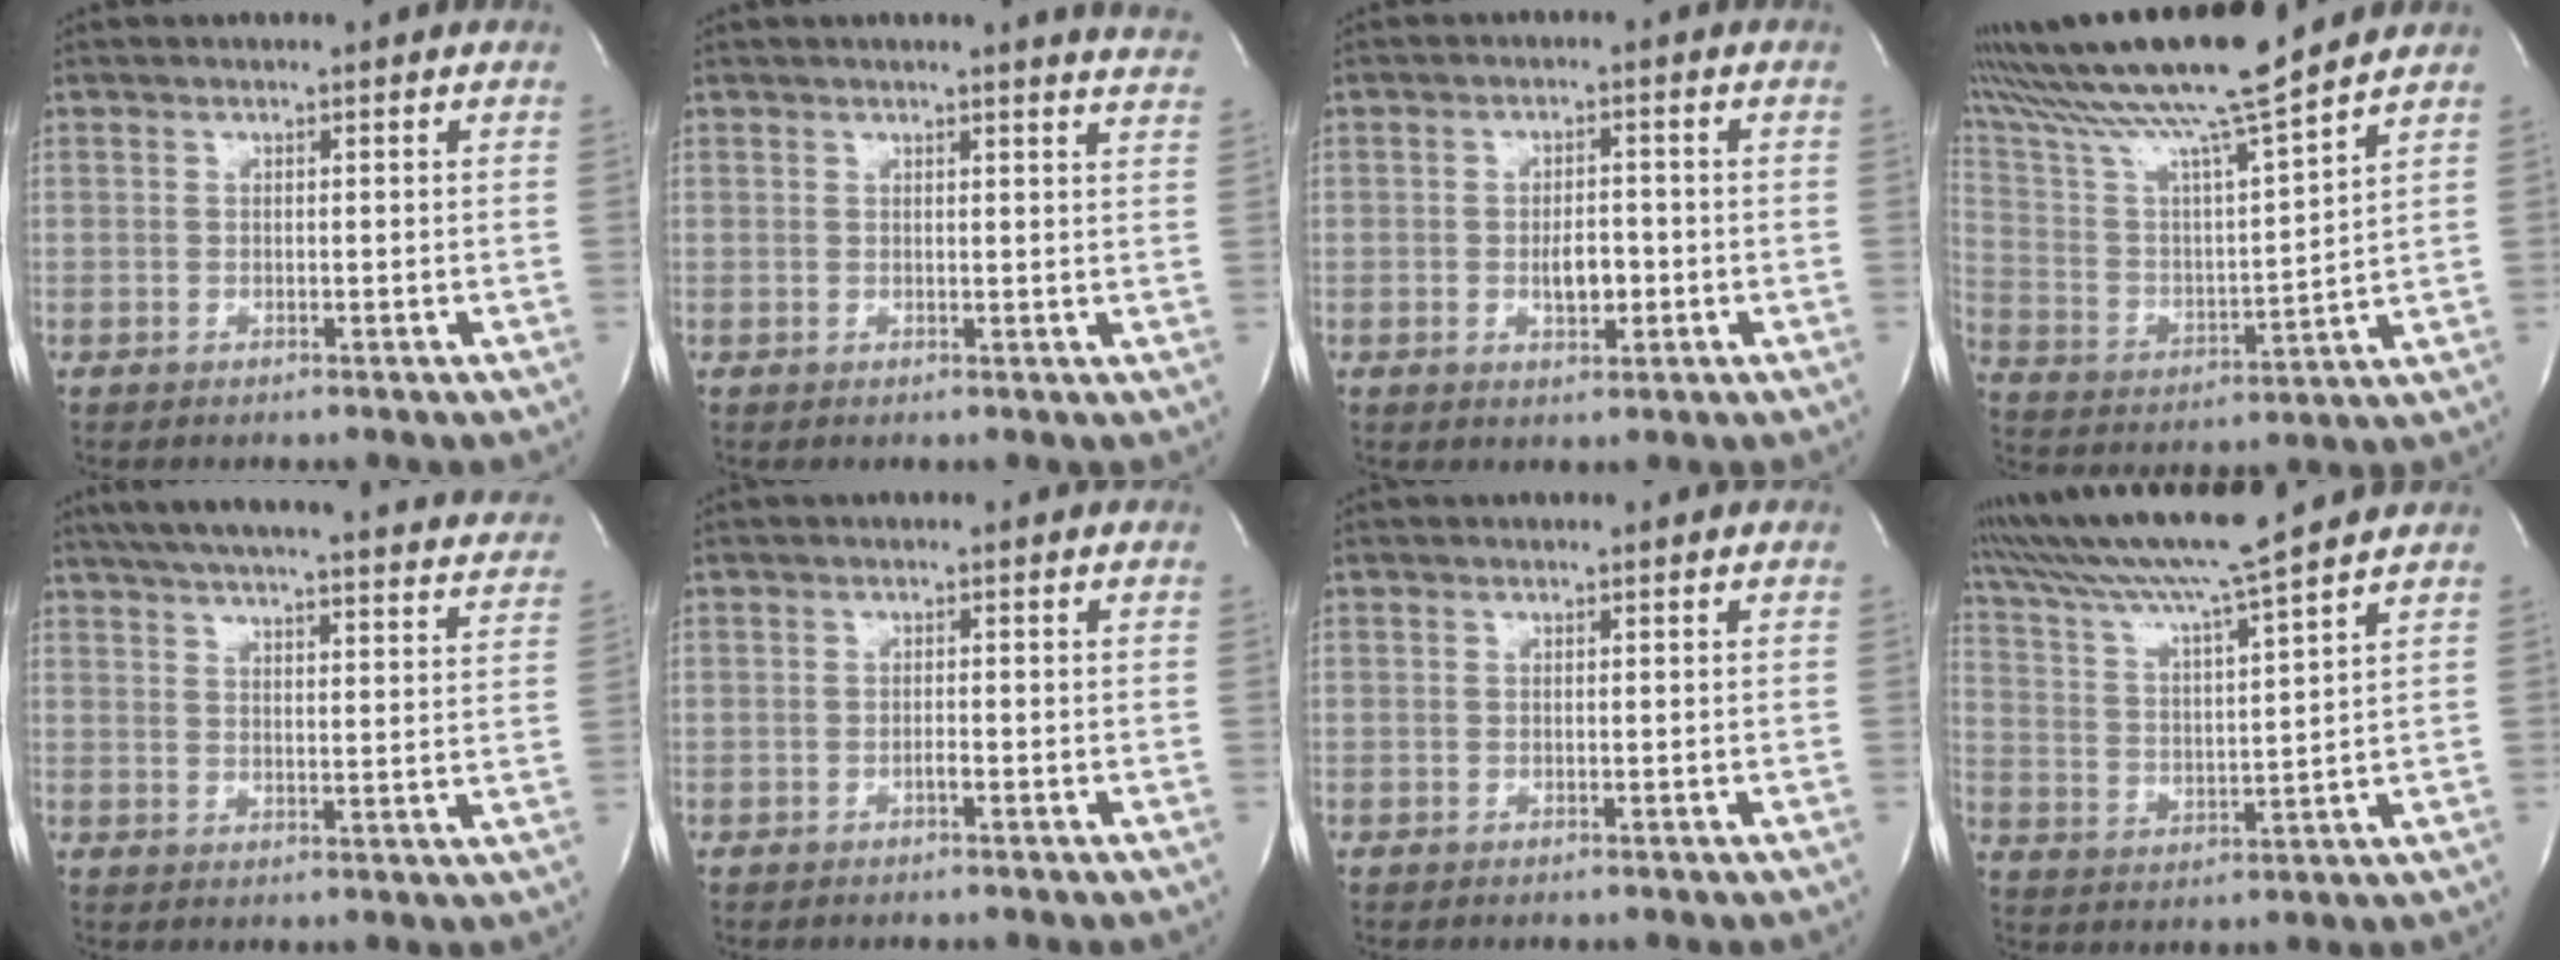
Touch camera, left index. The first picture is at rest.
{"total": 7.7, "force": [7.3, -0.5, 2.3], "torque": [-0.024, -0.034, 0.056]}
{"total": 3.7, "force": [-1.0, 1.6, 3.1], "torque": [-0.053, -0.001, -0.012]}
{"total": 19.9, "force": [16.1, 0.1, 11.7], "torque": [-0.223, 0.017, 0.281]}
{"total": 32.6, "force": [29.5, 4.2, 13.3], "torque": [-0.219, -0.049, 0.355]}
{"total": 0.8, "force": [-0.6, 0.0, 0.5], "torque": [-0.012, -0.002, -0.011]}
{"total": 0.0}
{"total": 15.0, "force": [13.0, -1.5, 7.2], "torque": [-0.144, 0.004, 0.222]}